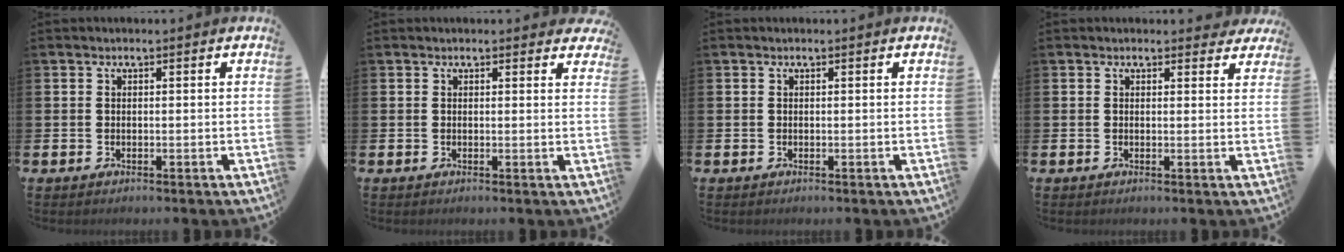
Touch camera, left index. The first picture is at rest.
{"total": 1.0, "force": [0.9, 0.3, 0.1], "torque": [0.006, 0.001, 0.015]}
{"total": 0.0}
{"total": 1.5, "force": [1.4, 0.7, 0.1], "torque": [0.004, 0.002, 0.023]}